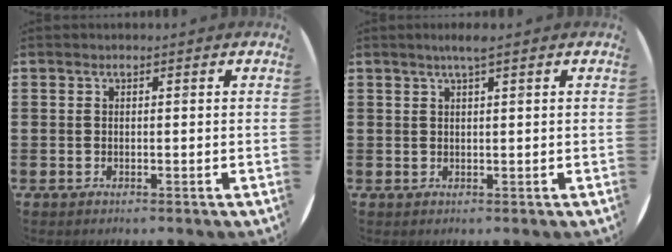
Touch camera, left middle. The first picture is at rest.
{"total": 1.9, "force": [1.4, -0.1, 1.4], "torque": [-0.027, 0.002, 0.024]}